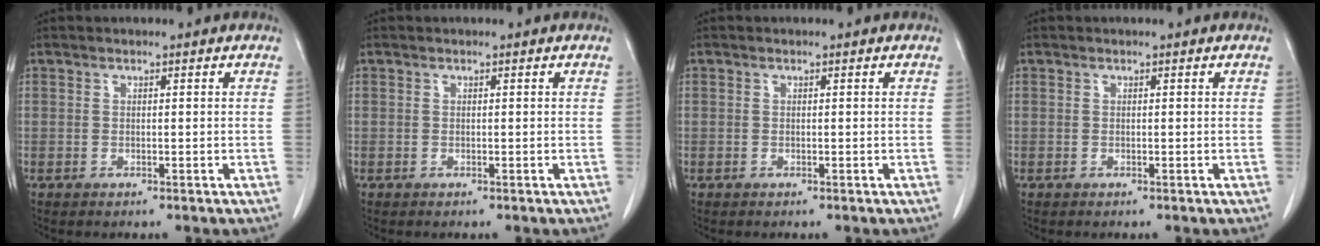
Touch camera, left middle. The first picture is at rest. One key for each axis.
{"total": 0.0}
{"total": 0.0}
{"total": 0.0}